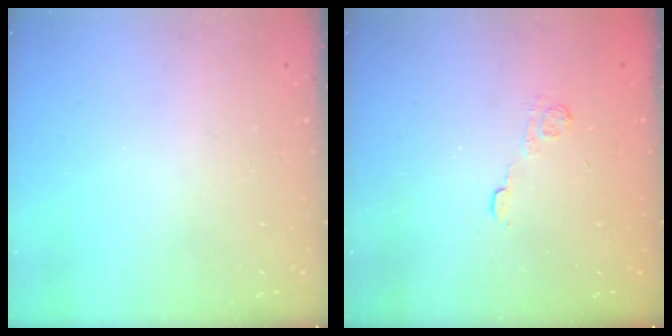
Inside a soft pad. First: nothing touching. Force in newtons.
{"total": 2.7, "press": 2.3, "slide": 1.4}